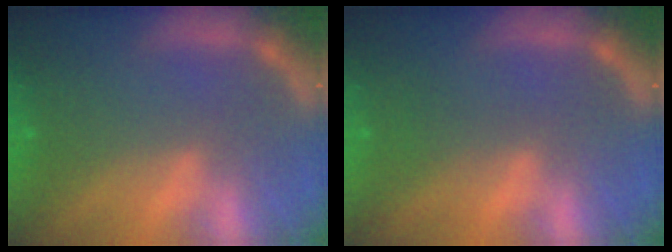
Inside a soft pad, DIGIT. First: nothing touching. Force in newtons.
{"total": 1.0}